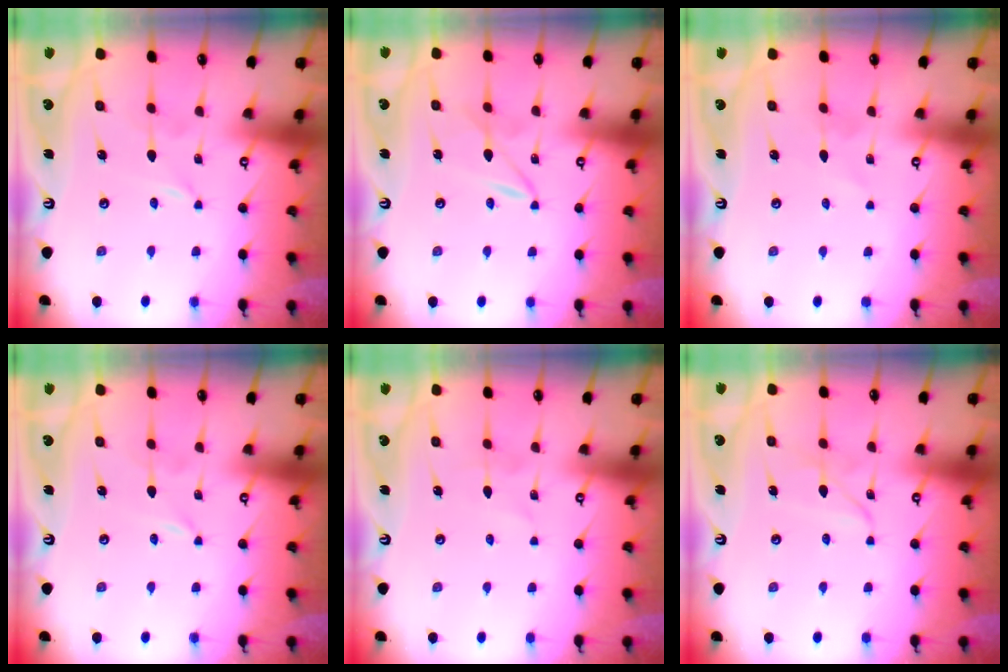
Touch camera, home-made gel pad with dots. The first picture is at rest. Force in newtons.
{"total": 2.1, "press": 2.1, "slide": 0.3}
{"total": 1.5, "press": 1.5, "slide": 0.2}
{"total": 0.0}
{"total": 1.9, "press": 1.9, "slide": 0.2}
{"total": 2.5, "press": 2.5, "slide": 0.2}